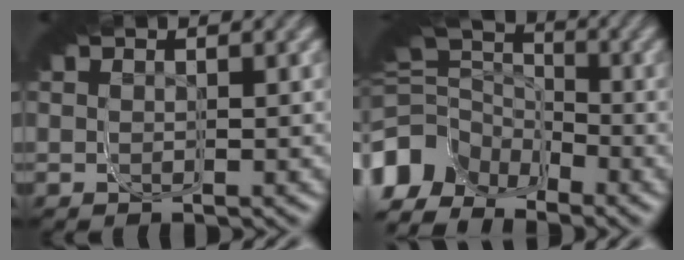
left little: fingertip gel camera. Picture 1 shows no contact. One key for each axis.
{"total": 7.2, "fx": -3.9, "fy": 4.4, "fz": 4.1, "tx": -0.044, "ty": 0.008, "tz": -0.077}